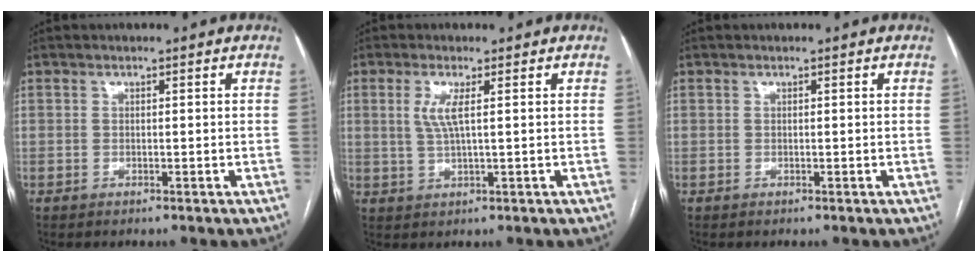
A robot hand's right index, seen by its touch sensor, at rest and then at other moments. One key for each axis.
{"total": 3.5, "fx": 0.9, "fy": 0.2, "fz": 3.4, "tx": -0.078, "ty": -0.002, "tz": 0.020}
{"total": 0.0}